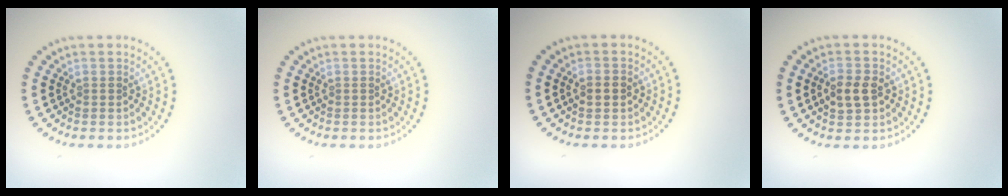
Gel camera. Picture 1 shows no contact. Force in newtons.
{"total": 0.0}
{"total": 2.0, "press": 2.0, "slide": 0.1}
{"total": 2.6, "press": 2.6, "slide": 0.0}